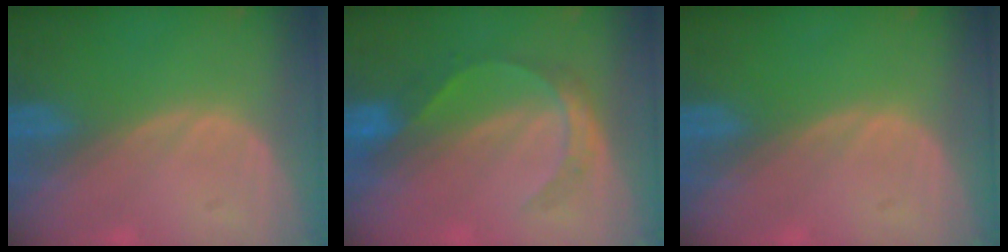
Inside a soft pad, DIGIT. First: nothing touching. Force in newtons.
{"total": 5.0, "press": 4.8, "slide": 1.2}
{"total": 0.0}